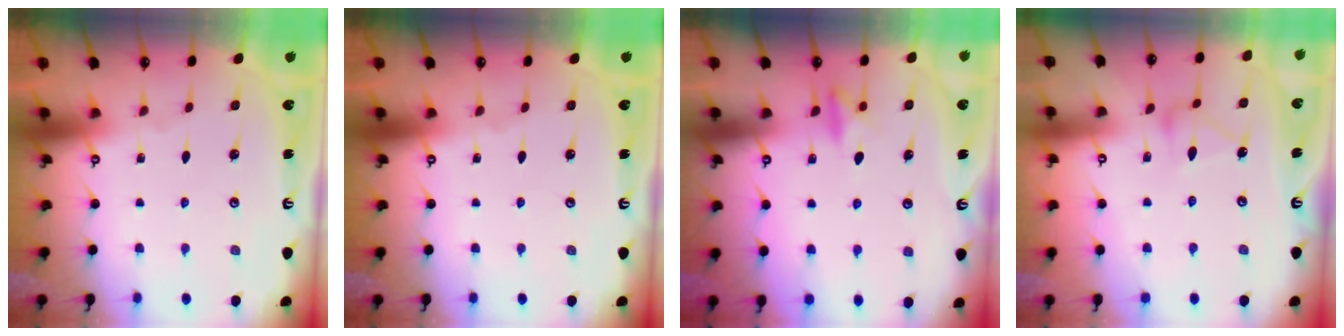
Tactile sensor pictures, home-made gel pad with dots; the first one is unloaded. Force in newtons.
{"total": 0.0}
{"total": 8.7, "press": 8.6, "slide": 1.4}
{"total": 8.5, "press": 8.5, "slide": 0.4}